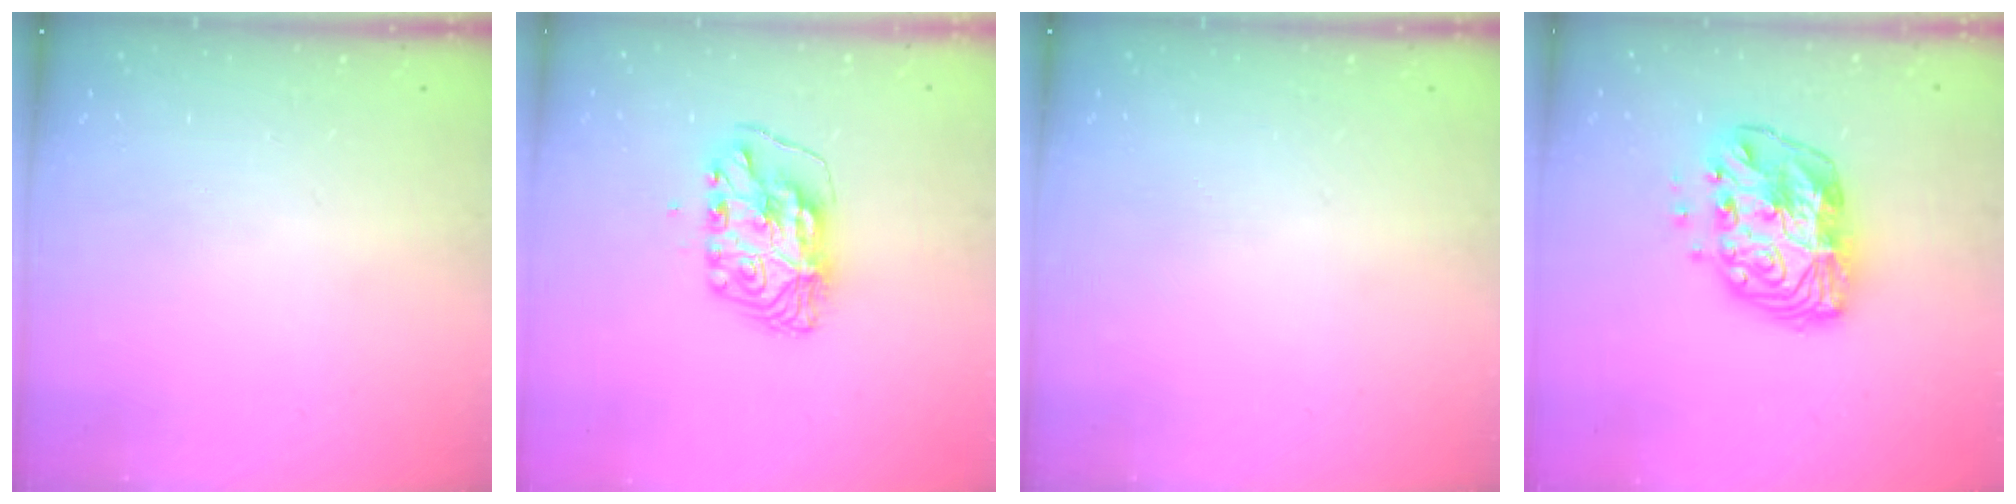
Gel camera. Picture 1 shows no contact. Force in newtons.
{"total": 8.8, "press": 8.8, "slide": 0.8}
{"total": 0.0}
{"total": 14.1, "press": 14.1, "slide": 1.2}